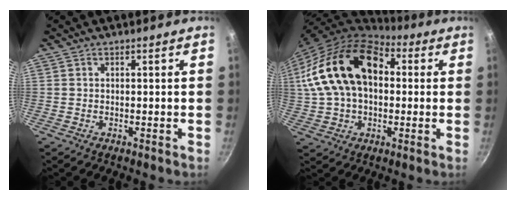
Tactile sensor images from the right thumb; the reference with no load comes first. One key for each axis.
{"total": 22.8, "fx": 4.0, "fy": 14.9, "fz": 16.8, "tx": -0.298, "ty": 0.036, "tz": 0.064}